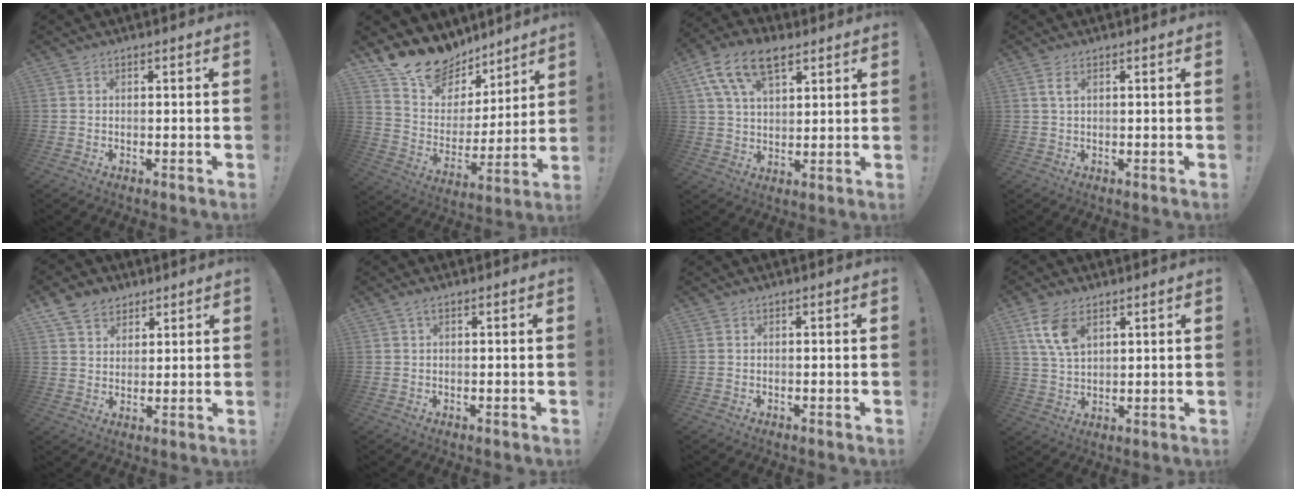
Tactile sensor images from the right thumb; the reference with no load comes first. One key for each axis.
{"total": 16.2, "fx": 13.1, "fy": 8.8, "fz": 4.0, "tx": -0.079, "ty": -0.096, "tz": 0.248}
{"total": 13.6, "fx": 7.3, "fy": 7.4, "fz": 8.7, "tx": -0.161, "ty": -0.018, "tz": 0.136}
{"total": 2.3, "fx": 0.9, "fy": 0.9, "fz": 1.9, "tx": -0.032, "ty": -0.002, "tz": 0.015}
{"total": 8.1, "fx": 5.2, "fy": 5.9, "fz": 2.2, "tx": -0.034, "ty": -0.027, "tz": 0.103}
{"total": 1.3, "fx": 0.5, "fy": 0.1, "fz": 1.2, "tx": -0.025, "ty": 0.002, "tz": 0.009}
{"total": 0.0}
{"total": 9.0, "fx": 4.6, "fy": 4.9, "fz": 6.0, "tx": -0.114, "ty": -0.015, "tz": 0.089}